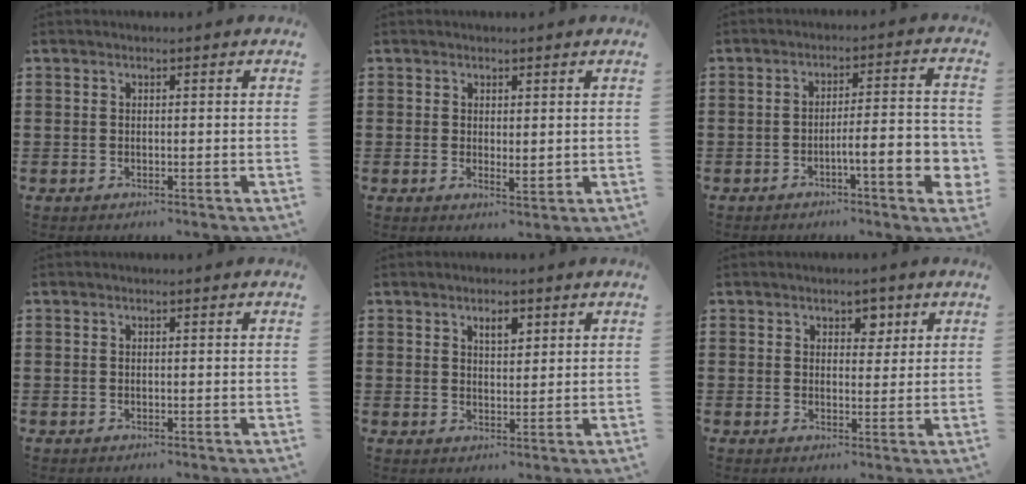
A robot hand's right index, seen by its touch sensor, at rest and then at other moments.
{"total": 1.3, "force": [0.6, 0.6, 1.0], "torque": [-0.019, 0.001, 0.012]}
{"total": 8.1, "force": [-2.8, 1.4, 7.5], "torque": [-0.113, -0.003, -0.047]}
{"total": 0.0}
{"total": 2.7, "force": [1.7, 1.1, 1.8], "torque": [-0.023, -0.004, 0.026]}
{"total": 2.7, "force": [1.6, 2.0, 1.0], "torque": [-0.013, 0.003, 0.025]}